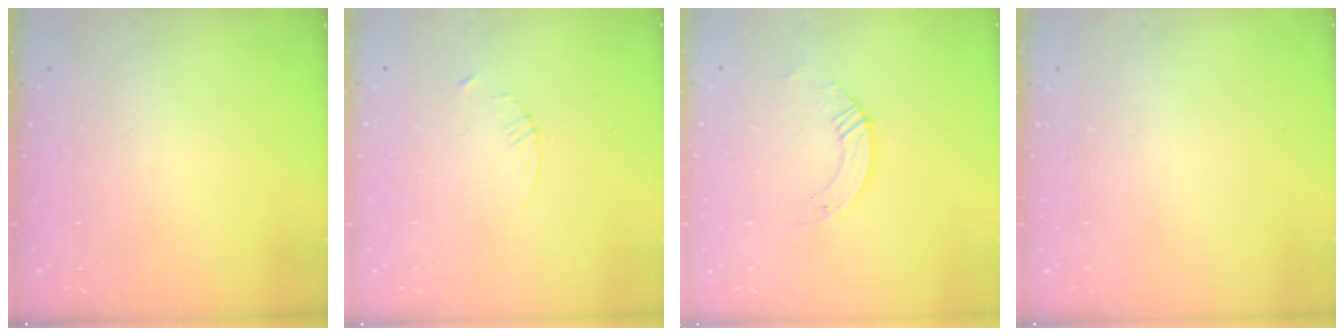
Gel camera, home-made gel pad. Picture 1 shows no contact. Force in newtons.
{"total": 2.3, "press": 2.3, "slide": 0.3}
{"total": 3.8, "press": 3.8, "slide": 0.1}
{"total": 0.0}